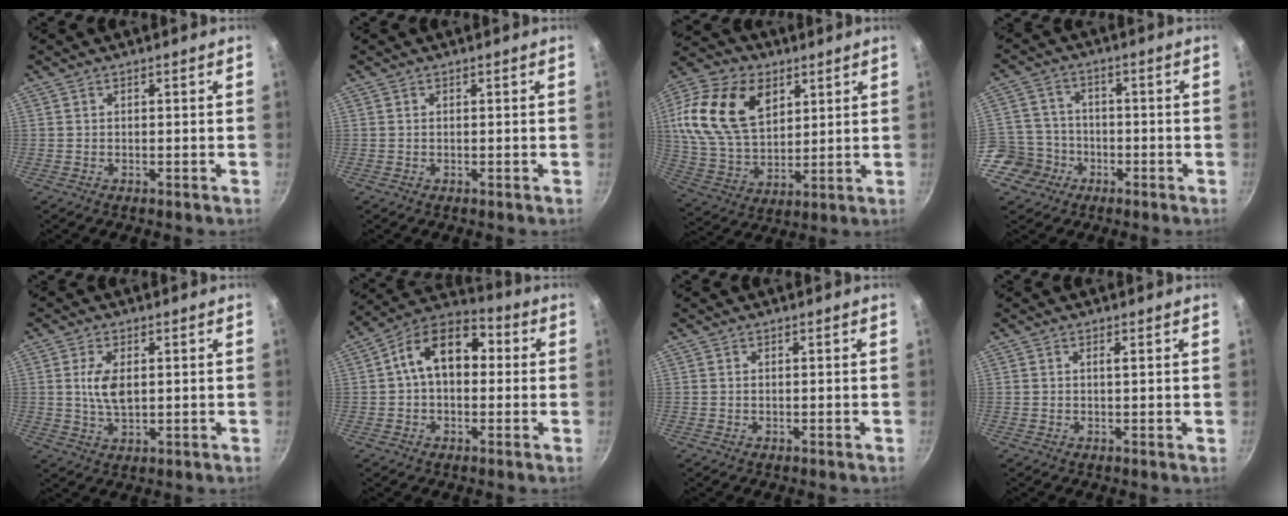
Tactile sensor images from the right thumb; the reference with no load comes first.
{"total": 0.0}
{"total": 22.2, "force": [7.9, 14.6, 14.8], "torque": [-0.276, -0.008, 0.146]}
{"total": 7.9, "force": [-3.5, 7.0, 1.2], "torque": [0.005, 0.039, -0.071]}
{"total": 5.8, "force": [0.9, 3.1, 4.8], "torque": [-0.091, -0.005, 0.018]}
{"total": 13.2, "force": [1.6, 8.8, 9.7], "torque": [-0.117, 0.035, 0.003]}
{"total": 0.0}
{"total": 0.8, "force": [0.3, 0.0, 0.8], "torque": [-0.013, -0.001, 0.003]}